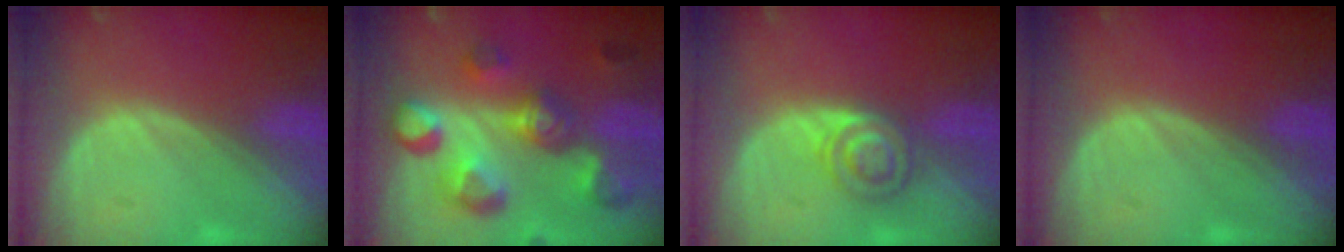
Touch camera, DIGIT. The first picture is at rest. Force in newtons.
{"total": 11.3, "press": 10.1, "slide": 5.1}
{"total": 4.5, "press": 4.5, "slide": 0.4}
{"total": 0.0}